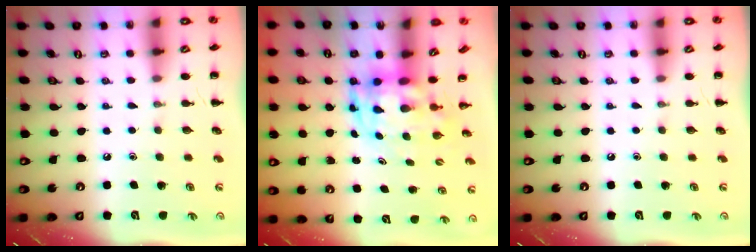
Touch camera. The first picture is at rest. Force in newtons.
{"total": 3.4, "press": 3.3, "slide": 0.9}
{"total": 0.0}